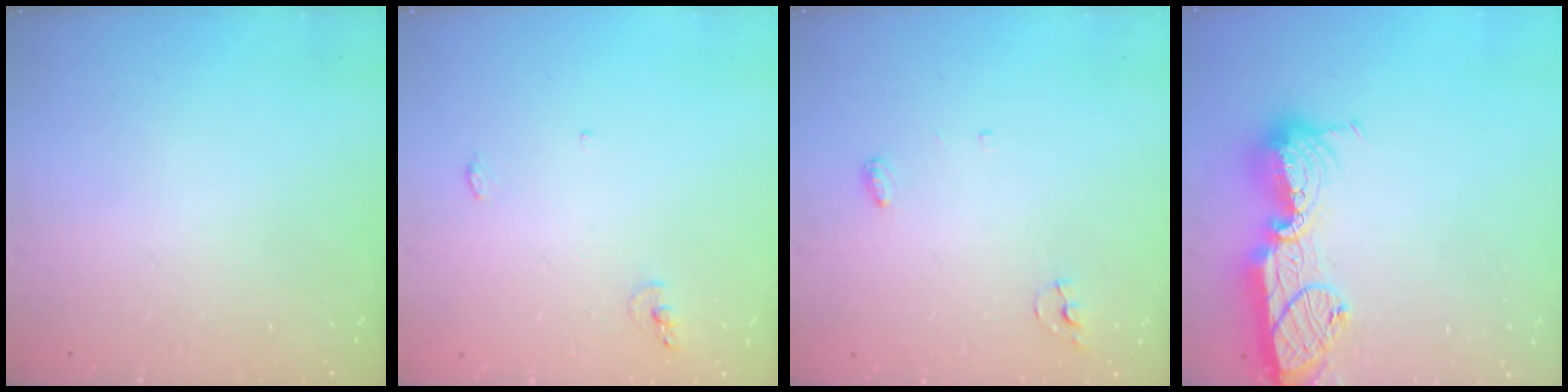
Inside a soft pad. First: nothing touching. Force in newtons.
{"total": 5.0, "press": 4.8, "slide": 1.5}
{"total": 3.8, "press": 3.8, "slide": 0.3}
{"total": 14.9, "press": 14.9, "slide": 0.9}